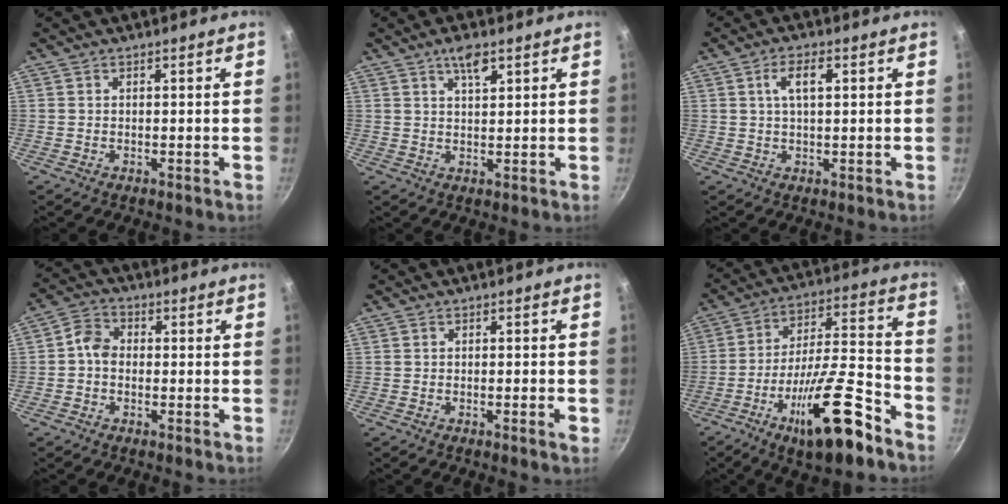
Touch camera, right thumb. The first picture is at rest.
{"total": 4.2, "force": [2.4, 1.5, 3.2], "torque": [-0.047, -0.009, 0.039]}
{"total": 4.6, "force": [1.3, 1.8, 4.0], "torque": [-0.070, 0.008, 0.023]}
{"total": 4.2, "force": [-0.6, 3.4, 2.5], "torque": [-0.036, 0.019, -0.027]}
{"total": 2.0, "force": [-0.7, 0.2, 1.8], "torque": [-0.027, 0.003, -0.012]}
{"total": 20.2, "force": [-11.1, 5.7, 15.9], "torque": [-0.235, 0.060, -0.183]}